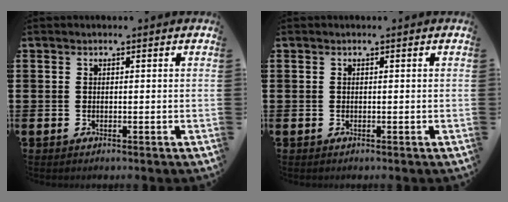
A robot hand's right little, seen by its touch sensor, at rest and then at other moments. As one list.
[{"total": 0.0}]